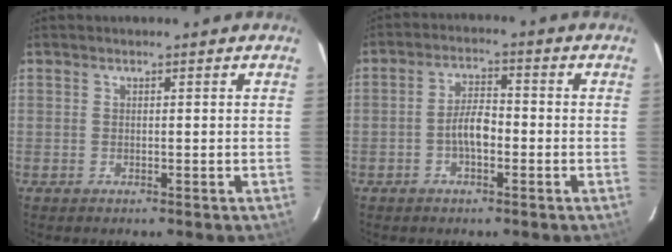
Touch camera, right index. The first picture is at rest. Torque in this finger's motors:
{"motor_torque": [0.36, -0.21, 0.27, 0.09]}